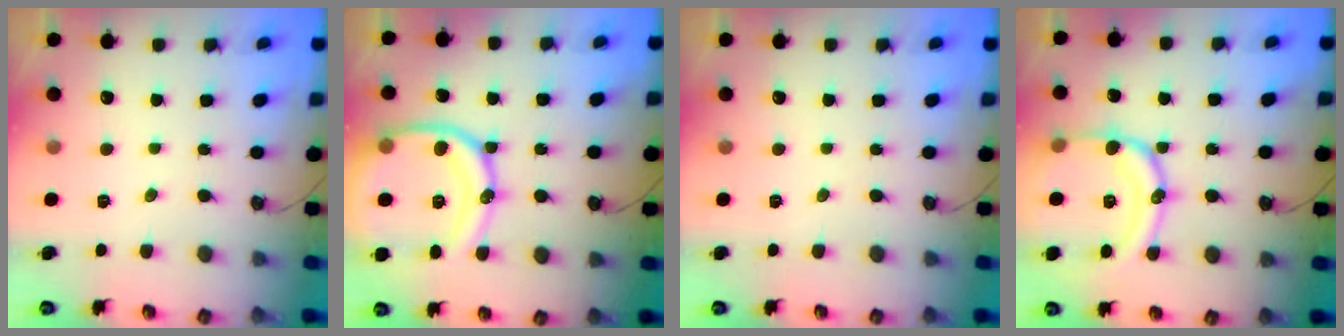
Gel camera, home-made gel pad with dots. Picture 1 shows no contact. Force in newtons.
{"total": 20.3, "press": 20.2, "slide": 2.3}
{"total": 0.0}
{"total": 17.5, "press": 17.5, "slide": 1.0}